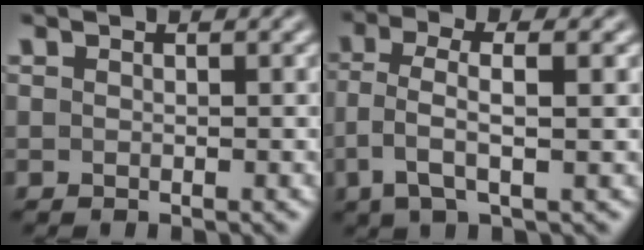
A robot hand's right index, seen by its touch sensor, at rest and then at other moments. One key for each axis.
{"total": 4.0, "fx": -0.4, "fy": 1.3, "fz": 3.7, "tx": -0.079, "ty": -0.009, "tz": 0.000}